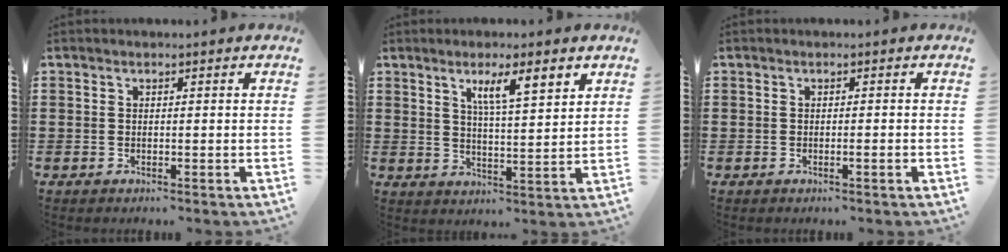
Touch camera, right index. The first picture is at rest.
{"total": 5.8, "force": [3.1, 0.9, 4.8], "torque": [-0.093, 0.001, 0.048]}
{"total": 0.7, "force": [-0.4, 0.0, 0.6], "torque": [-0.010, -0.003, -0.007]}